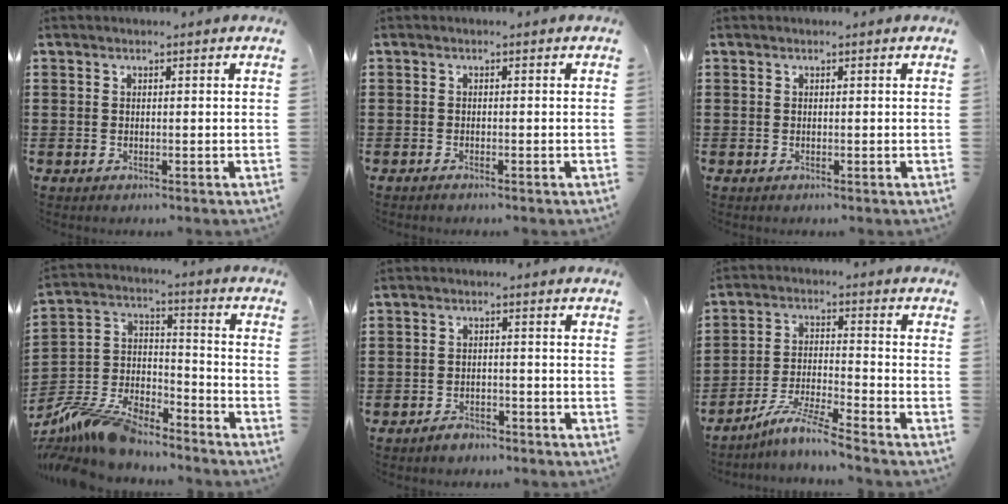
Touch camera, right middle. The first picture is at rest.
{"total": 0.5, "force": [-0.5, -0.2, 0.2], "torque": [-0.005, -0.005, -0.007]}
{"total": 0.0}
{"total": 11.9, "force": [-11.1, 2.1, 3.9], "torque": [-0.098, 0.017, -0.226]}
{"total": 2.3, "force": [-2.1, 0.8, 0.2], "torque": [-0.009, 0.005, -0.044]}
{"total": 6.9, "force": [-5.9, -0.3, 3.4], "torque": [-0.075, -0.014, -0.115]}